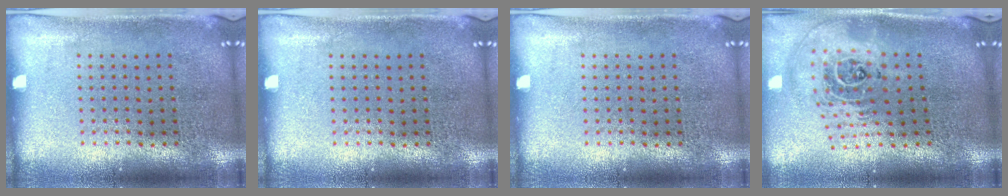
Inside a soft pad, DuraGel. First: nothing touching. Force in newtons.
{"total": 0.0}
{"total": 0.0}
{"total": 2.5, "press": 1.8, "slide": 1.6}